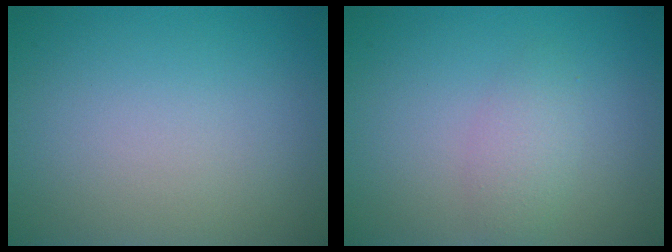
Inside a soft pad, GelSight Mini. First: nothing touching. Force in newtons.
{"total": 2.0, "press": 2.0, "slide": 0.1}